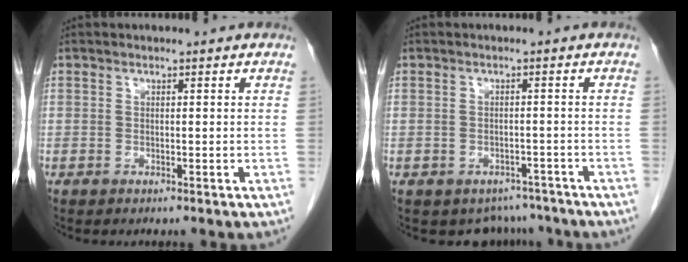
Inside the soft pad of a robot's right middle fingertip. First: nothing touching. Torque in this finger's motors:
{"motor_torque": [-0.26, -0.36, -0.03, 0.00]}